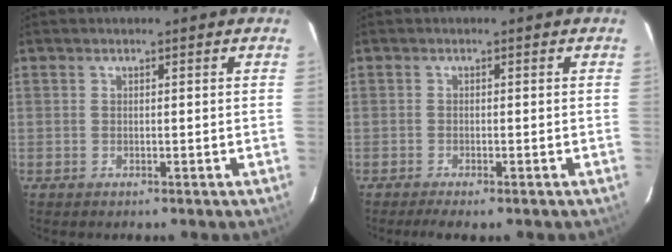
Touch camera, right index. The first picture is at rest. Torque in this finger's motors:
{"motor_torque": [-0.02, -0.15, 0.02, 0.01]}